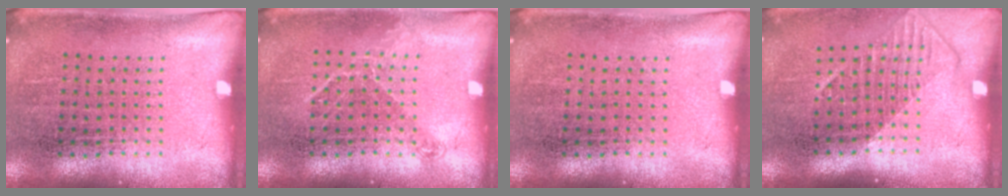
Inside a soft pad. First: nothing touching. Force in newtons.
{"total": 1.1, "press": 0.8, "slide": 0.6}
{"total": 0.0}
{"total": 1.3, "press": 1.0, "slide": 0.9}